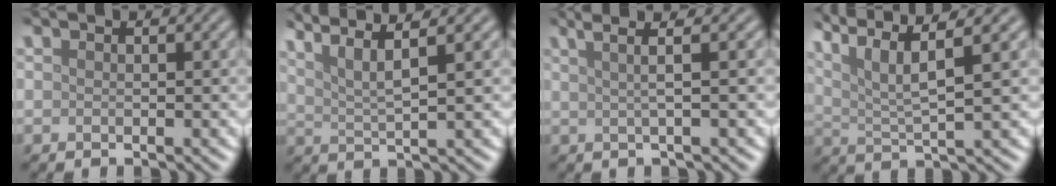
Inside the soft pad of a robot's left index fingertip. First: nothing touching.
{"total": 6.2, "force": [4.4, 1.1, 4.3], "torque": [-0.072, 0.024, 0.057]}
{"total": 4.0, "force": [1.9, 1.2, 3.3], "torque": [-0.042, 0.016, -0.001]}
{"total": 8.7, "force": [5.1, 2.1, 6.7], "torque": [-0.123, 0.022, 0.085]}